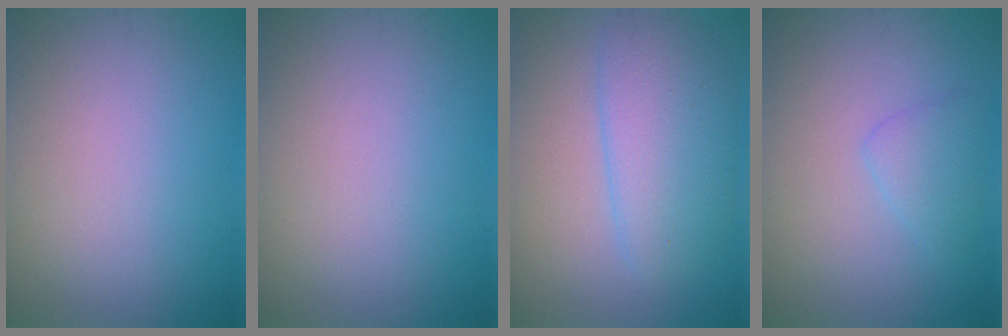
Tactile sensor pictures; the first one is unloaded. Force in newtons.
{"total": 0.0}
{"total": 4.8, "press": 4.8, "slide": 0.1}
{"total": 1.8, "press": 1.8, "slide": 0.2}